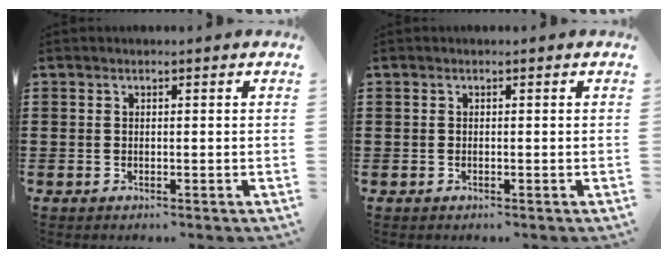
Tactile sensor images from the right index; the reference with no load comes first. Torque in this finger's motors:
{"motor_torque": [0.14, 0.19, 0.04, 0.00]}